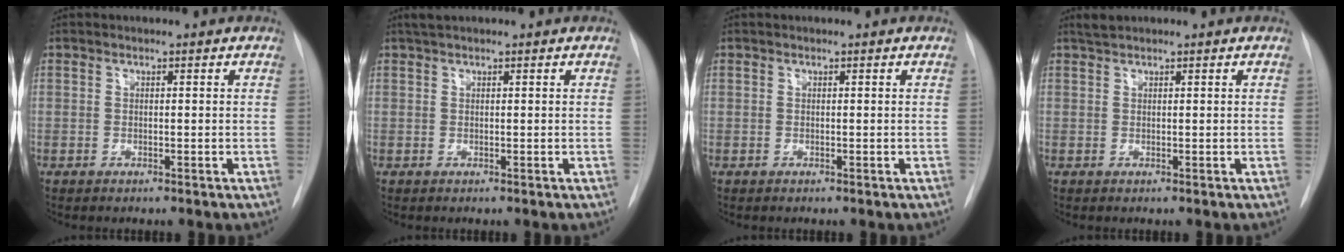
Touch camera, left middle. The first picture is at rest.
{"total": 1.4, "force": [1.1, 0.1, 0.8], "torque": [-0.018, 0.014, 0.022]}
{"total": 0.0}
{"total": 1.1, "force": [1.0, 0.1, 0.3], "torque": [-0.010, 0.006, 0.024]}